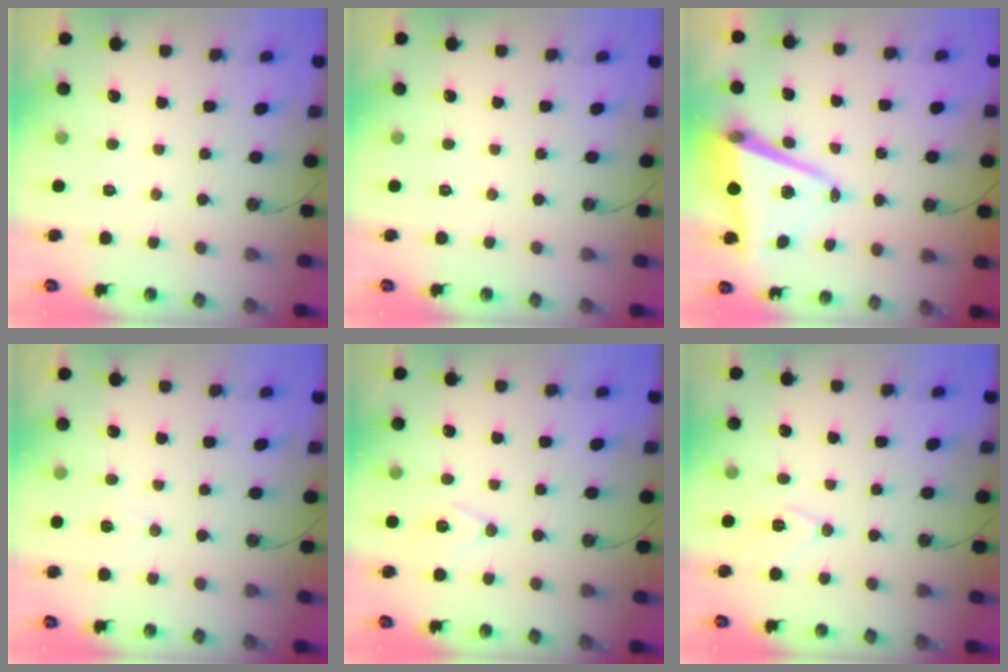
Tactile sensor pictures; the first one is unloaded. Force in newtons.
{"total": 0.0}
{"total": 10.9, "press": 10.3, "slide": 3.3}
{"total": 6.7, "press": 5.1, "slide": 4.3}
{"total": 8.7, "press": 7.9, "slide": 3.7}
{"total": 8.4, "press": 7.5, "slide": 3.8}